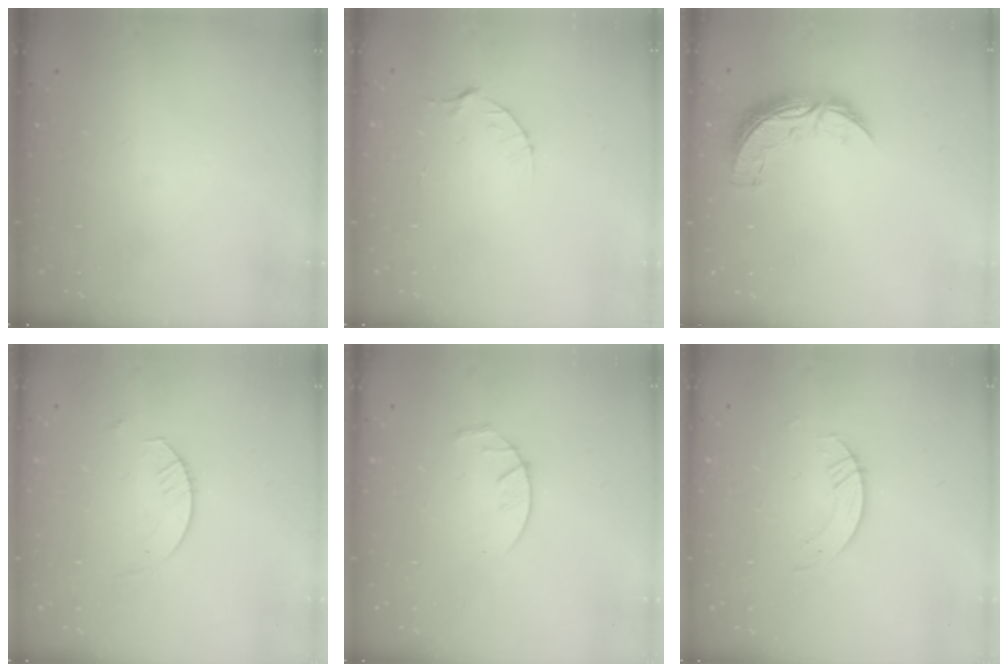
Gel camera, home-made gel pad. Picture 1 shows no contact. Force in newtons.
{"total": 4.1, "press": 4.1, "slide": 0.4}
{"total": 7.5, "press": 7.5, "slide": 0.5}
{"total": 4.5, "press": 4.5, "slide": 0.5}
{"total": 4.3, "press": 4.2, "slide": 0.6}
{"total": 2.2, "press": 2.2, "slide": 0.2}